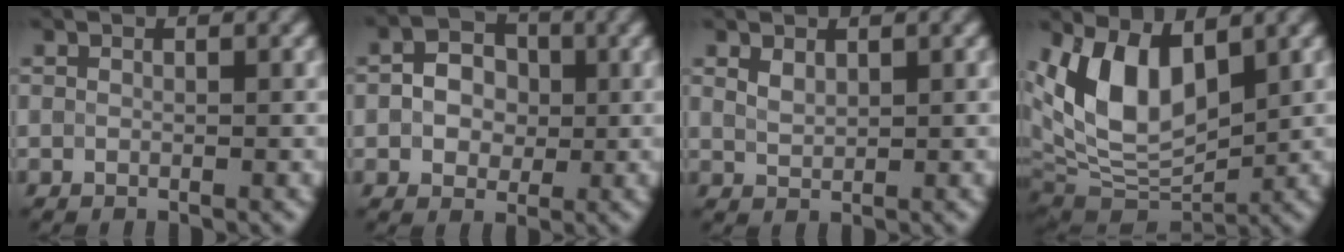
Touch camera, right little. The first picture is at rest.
{"total": 3.6, "force": [-0.1, 2.9, 2.1], "torque": [-0.033, 0.007, -0.009]}
{"total": 1.4, "force": [1.0, 0.7, 0.8], "torque": [-0.020, 0.003, 0.023]}
{"total": 8.9, "force": [2.7, 4.7, 7.0], "torque": [-0.139, -0.001, 0.045]}